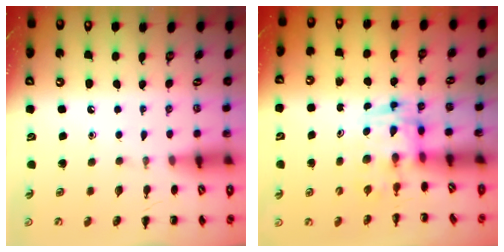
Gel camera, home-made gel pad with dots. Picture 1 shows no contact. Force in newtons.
{"total": 3.0, "press": 3.0, "slide": 0.5}